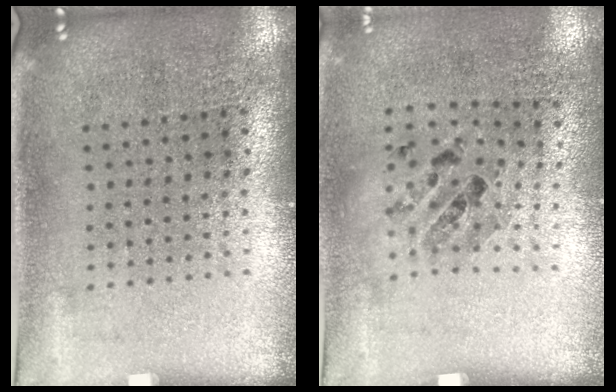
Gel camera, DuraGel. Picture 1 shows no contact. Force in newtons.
{"total": 0.9, "press": 0.8, "slide": 0.5}